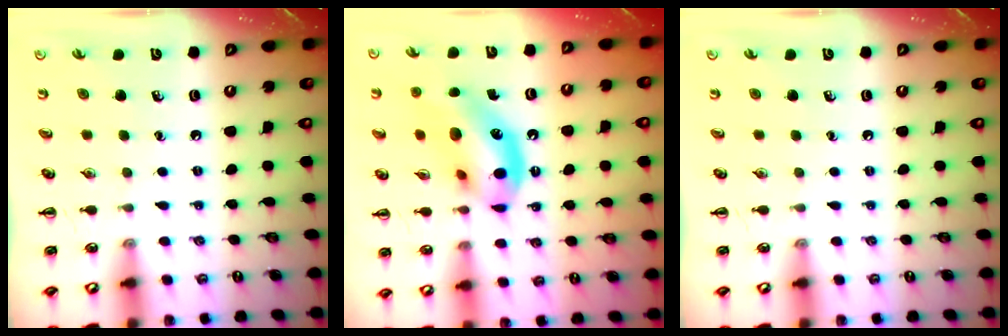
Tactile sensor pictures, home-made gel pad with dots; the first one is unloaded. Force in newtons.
{"total": 16.4, "press": 16.1, "slide": 3.2}
{"total": 0.0}